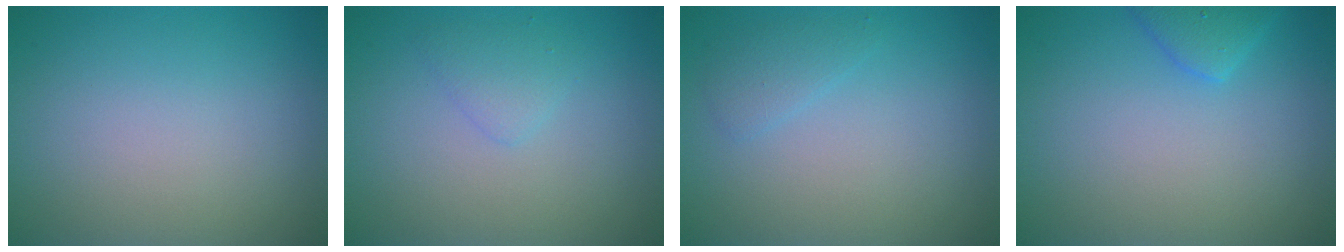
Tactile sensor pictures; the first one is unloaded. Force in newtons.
{"total": 1.4, "press": 1.4, "slide": 0.1}
{"total": 1.3, "press": 1.3, "slide": 0.0}
{"total": 2.1, "press": 2.1, "slide": 0.1}